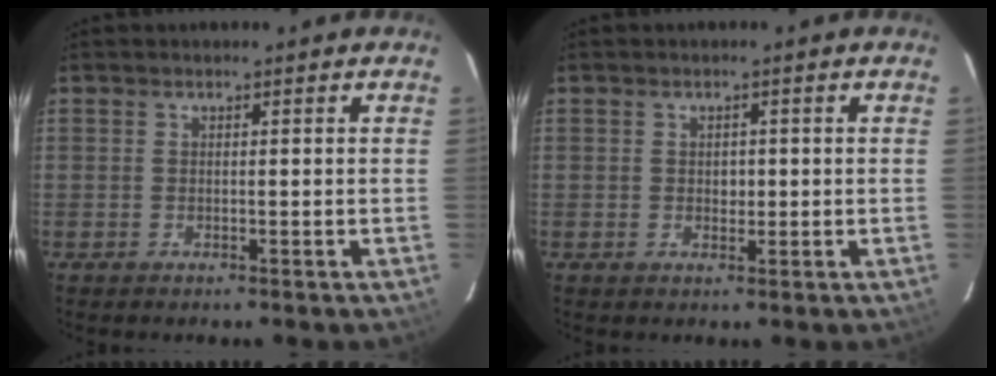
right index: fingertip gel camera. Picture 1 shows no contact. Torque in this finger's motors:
{"motor_torque": [0.17, 0.10, 0.04, 0.00]}